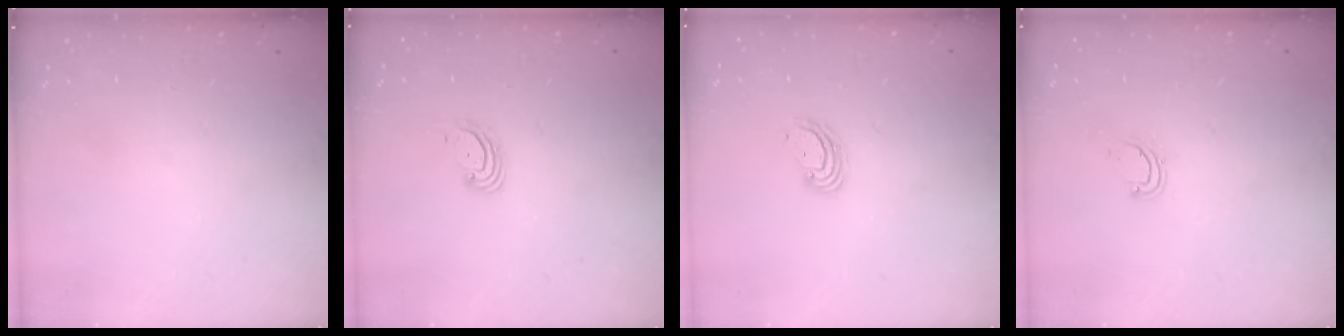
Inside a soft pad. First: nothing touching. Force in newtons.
{"total": 3.0, "press": 3.0, "slide": 0.3}
{"total": 3.8, "press": 3.8, "slide": 0.1}
{"total": 3.9, "press": 3.9, "slide": 0.4}